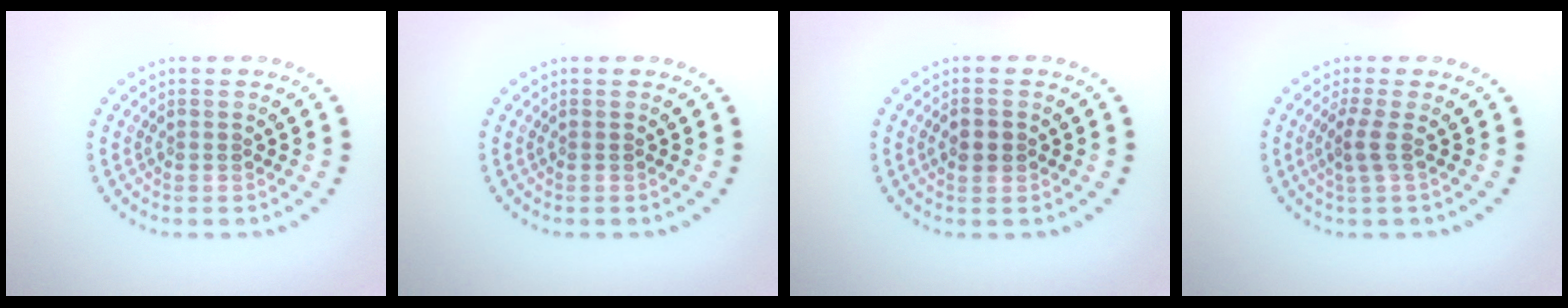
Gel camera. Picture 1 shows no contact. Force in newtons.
{"total": 0.0}
{"total": 2.3, "press": 2.3, "slide": 0.2}
{"total": 1.9, "press": 1.3, "slide": 1.5}